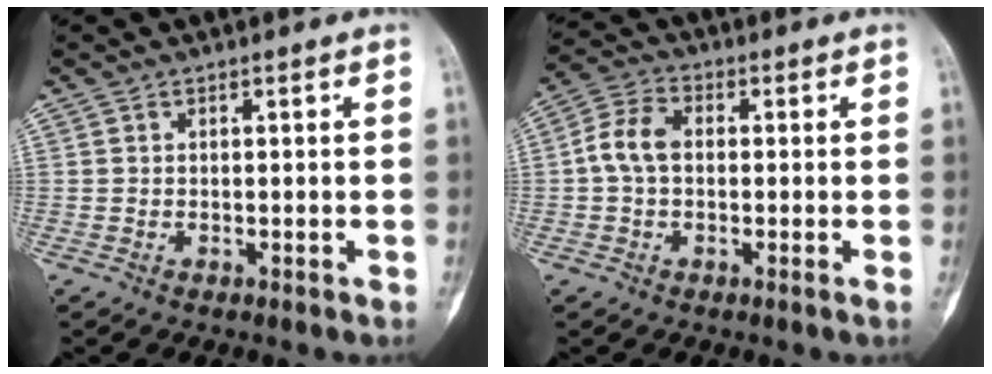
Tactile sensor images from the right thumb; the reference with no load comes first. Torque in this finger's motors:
{"motor_torque": [0.26, 0.25, 0.01, -0.01, 0.05]}